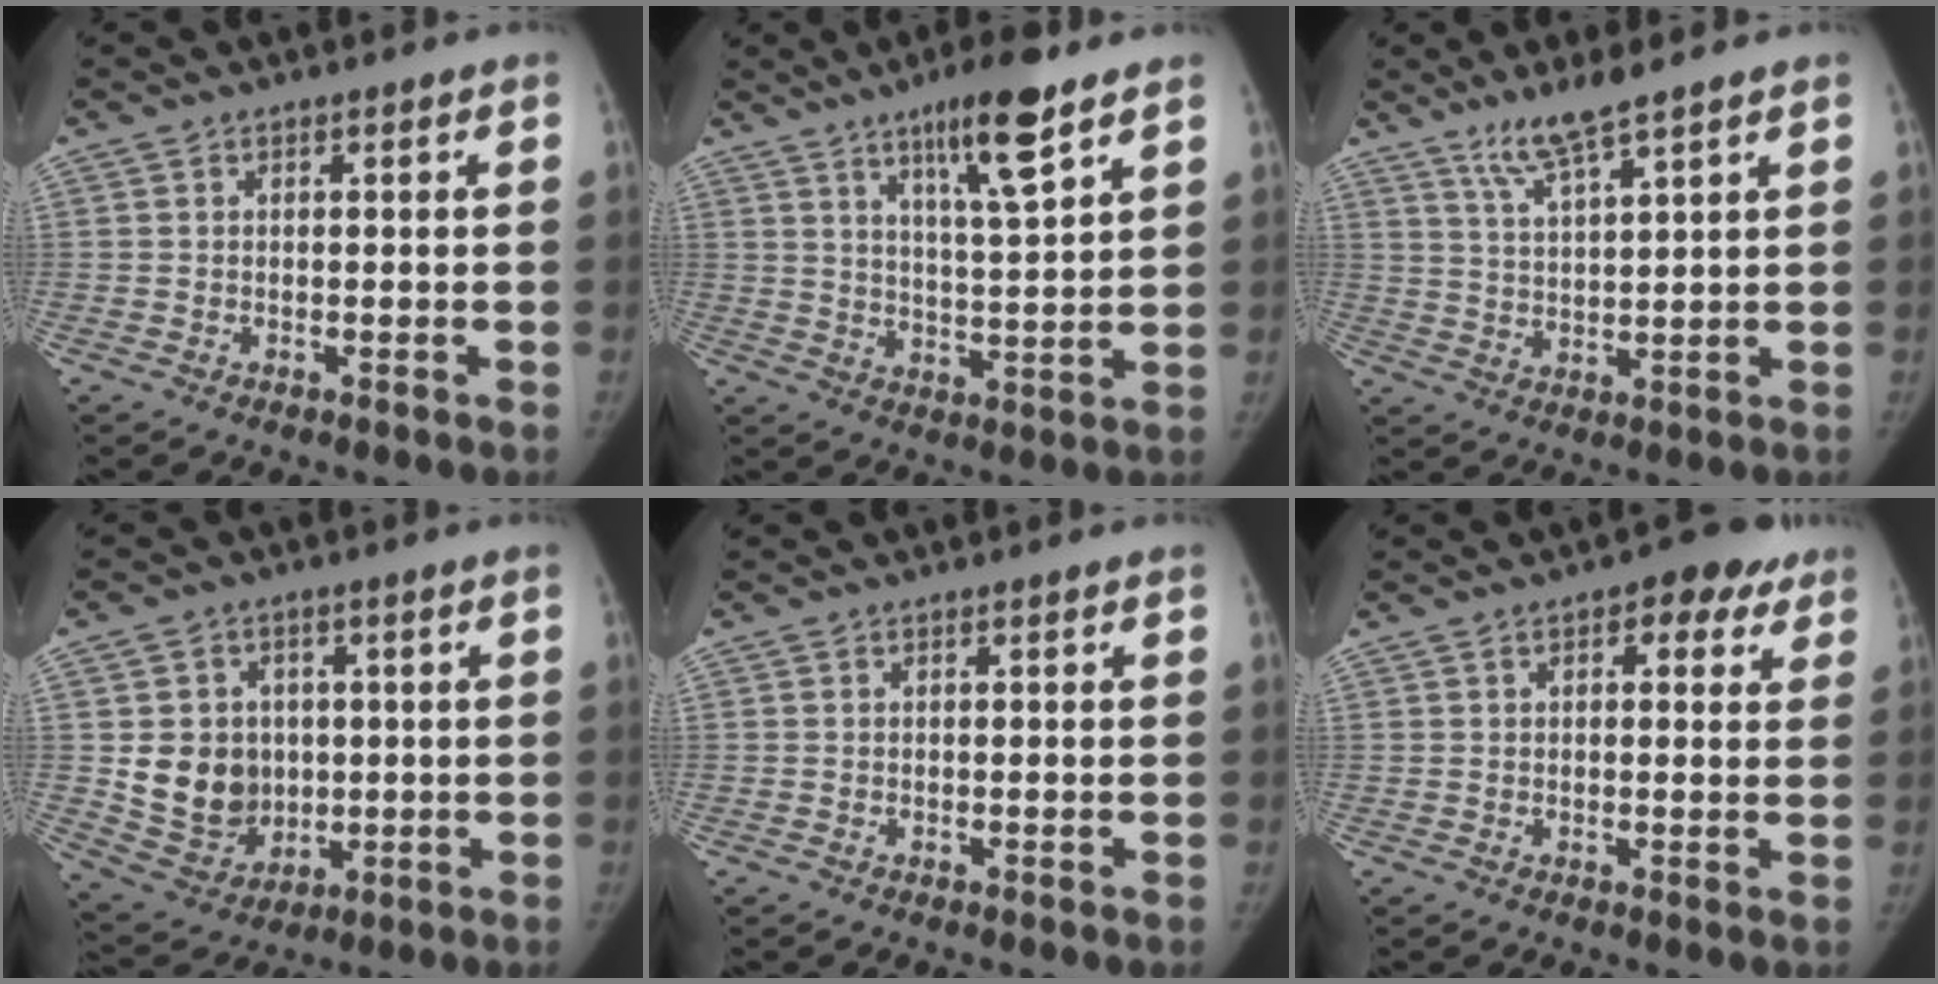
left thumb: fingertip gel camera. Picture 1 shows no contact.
{"total": 11.3, "force": [7.0, 1.6, 8.8], "torque": [-0.138, -0.039, 0.115]}
{"total": 6.9, "force": [5.2, 0.4, 4.4], "torque": [-0.091, -0.032, 0.107]}
{"total": 11.4, "force": [0.7, 9.8, 5.8], "torque": [-0.062, -0.009, 0.034]}
{"total": 0.0}
{"total": 6.6, "force": [3.4, 3.4, 4.5], "torque": [-0.026, -0.006, 0.035]}